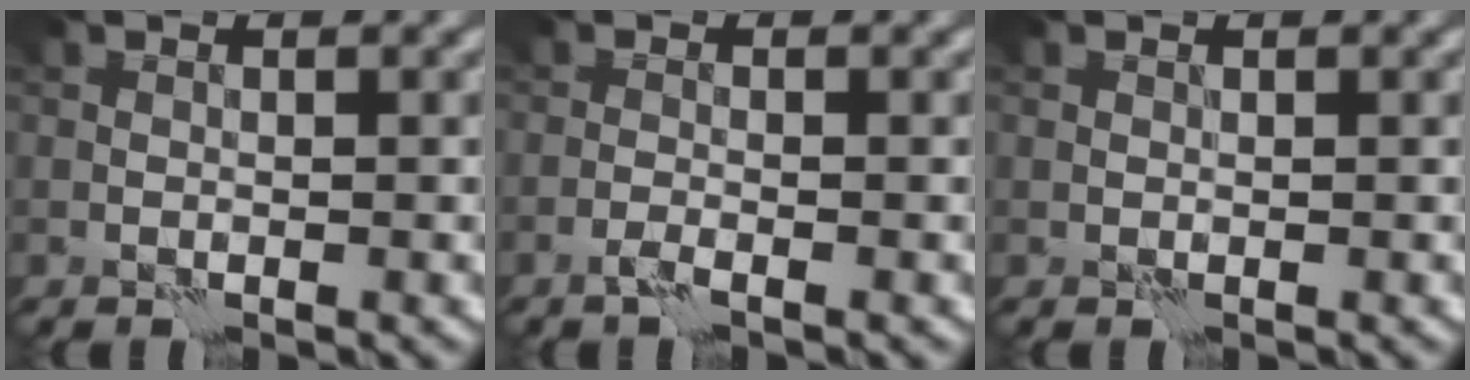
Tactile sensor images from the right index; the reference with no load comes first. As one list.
[{"total": 0.8, "force": [-0.6, -0.2, 0.5], "torque": [-0.014, 0.001, -0.016]}, {"total": 0.0}]